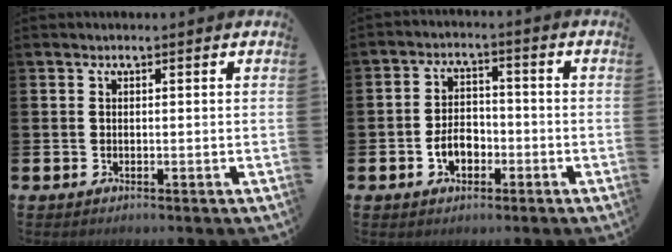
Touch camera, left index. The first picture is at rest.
{"total": 4.2, "force": [-1.7, 2.8, 2.6], "torque": [-0.040, 0.002, -0.035]}